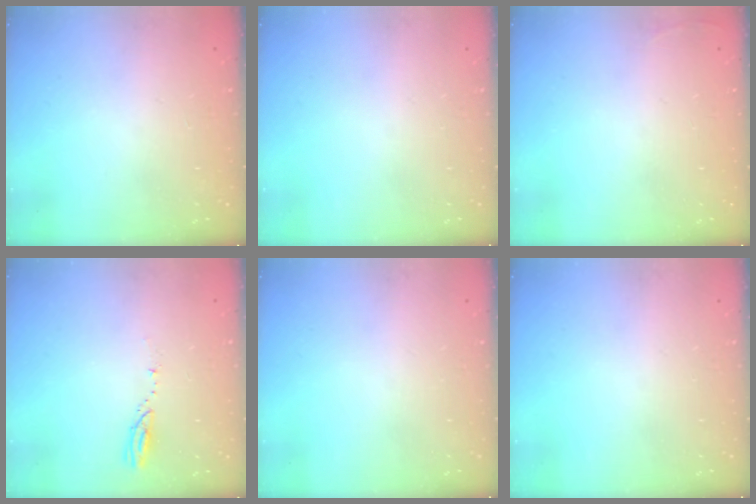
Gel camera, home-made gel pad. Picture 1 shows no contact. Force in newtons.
{"total": 0.0}
{"total": 2.7, "press": 2.6, "slide": 1.0}
{"total": 3.1, "press": 3.0, "slide": 0.3}
{"total": 0.0}
{"total": 0.0}